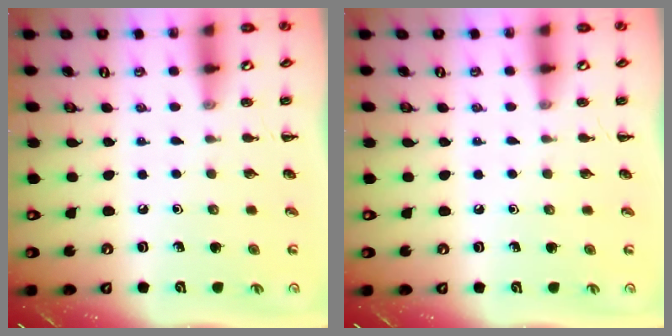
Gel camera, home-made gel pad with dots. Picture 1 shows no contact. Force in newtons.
{"total": 0.7, "press": 0.6, "slide": 0.4}